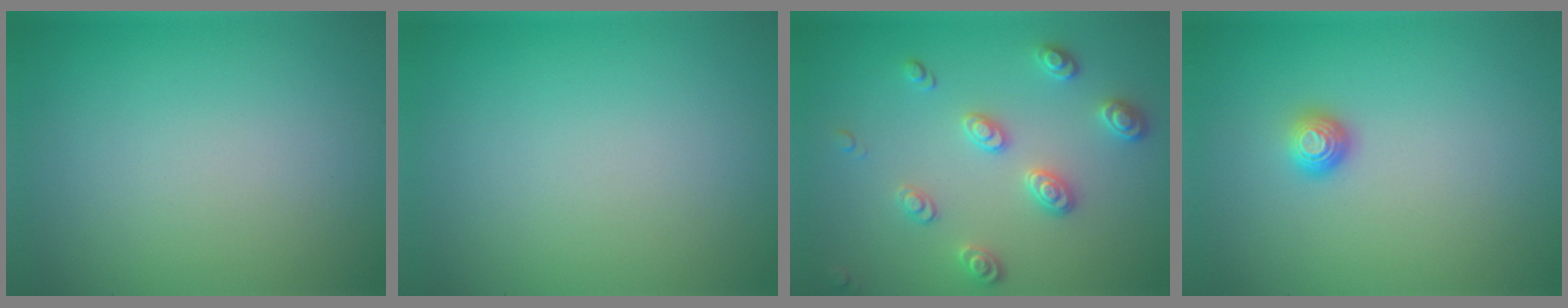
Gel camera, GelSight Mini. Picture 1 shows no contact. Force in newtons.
{"total": 0.0}
{"total": 2.8, "press": 2.6, "slide": 1.1}
{"total": 1.3, "press": 1.0, "slide": 0.9}